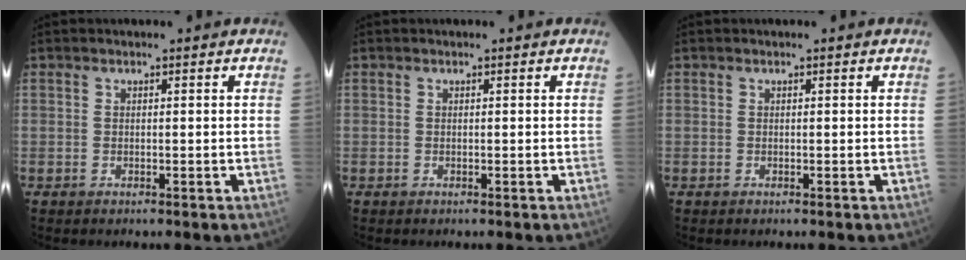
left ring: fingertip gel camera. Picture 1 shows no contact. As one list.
[{"total": 0.0}, {"total": 0.0}]